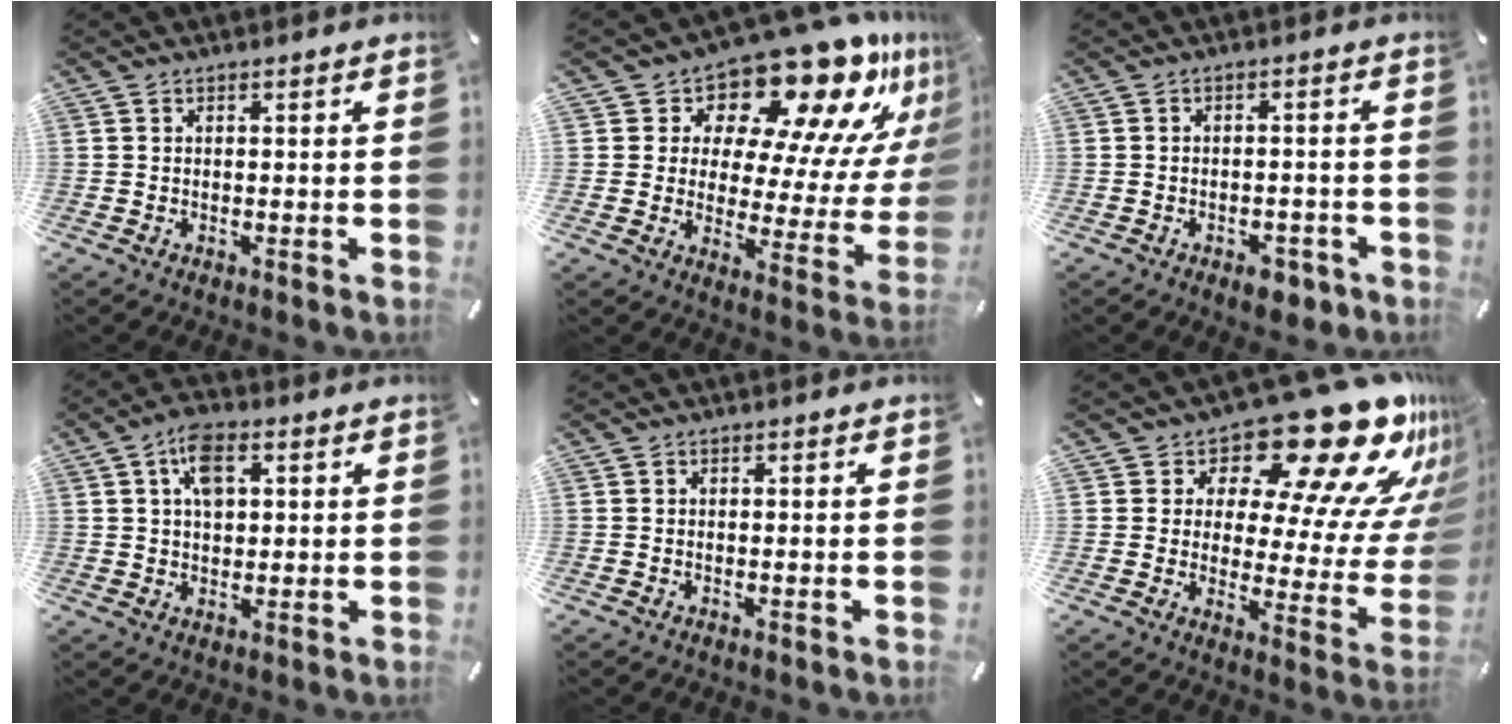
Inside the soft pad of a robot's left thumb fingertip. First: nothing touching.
{"total": 19.8, "force": [14.9, 8.1, 10.3], "torque": [-0.132, -0.137, 0.241]}
{"total": 4.6, "force": [-2.9, 2.5, 2.5], "torque": [-0.033, 0.020, -0.050]}
{"total": 7.3, "force": [2.4, 4.9, 4.9], "torque": [-0.078, 0.006, 0.041]}
{"total": 0.0}
{"total": 24.4, "force": [16.1, 10.2, 15.2], "torque": [-0.200, -0.133, 0.267]}